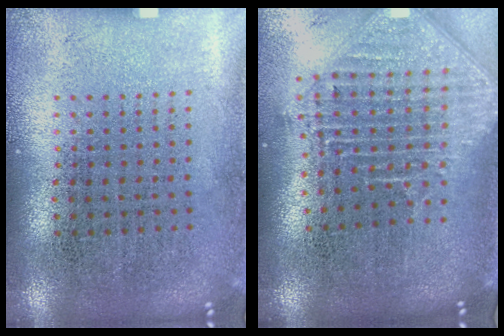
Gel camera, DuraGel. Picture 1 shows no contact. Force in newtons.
{"total": 2.4, "press": 1.8, "slide": 1.5}